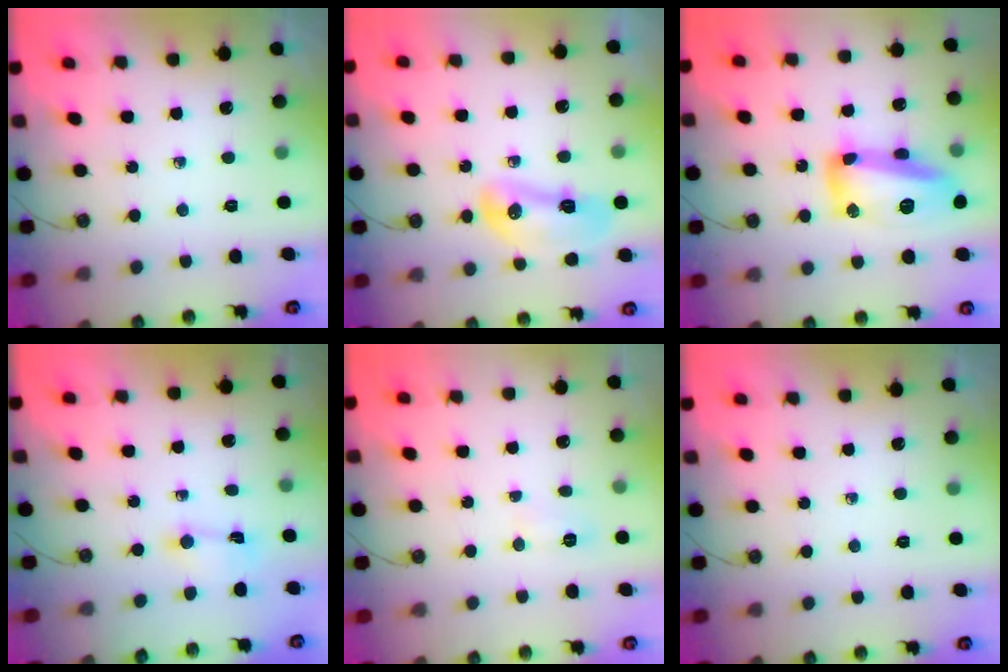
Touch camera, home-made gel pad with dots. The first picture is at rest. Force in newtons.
{"total": 11.5, "press": 10.8, "slide": 3.8}
{"total": 16.4, "press": 16.3, "slide": 1.1}
{"total": 1.3, "press": 1.2, "slide": 0.5}
{"total": 5.6, "press": 4.9, "slide": 2.7}
{"total": 0.0}